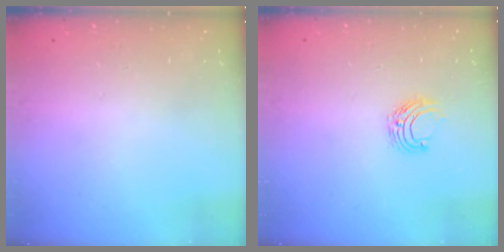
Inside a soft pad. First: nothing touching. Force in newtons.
{"total": 6.4, "press": 6.3, "slide": 0.7}